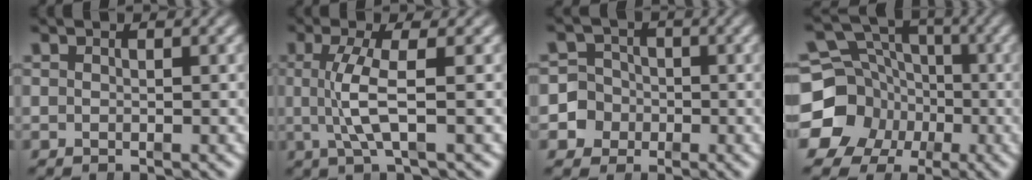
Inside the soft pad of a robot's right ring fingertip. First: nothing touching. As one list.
[{"total": 4.0, "force": [-0.1, 0.2, 4.0], "torque": [-0.082, -0.002, 0.002]}, {"total": 9.8, "force": [-2.7, 9.1, 2.3], "torque": [-0.072, -0.041, -0.046]}, {"total": 13.6, "force": [-1.9, 12.3, 5.5], "torque": [-0.110, -0.051, -0.035]}]